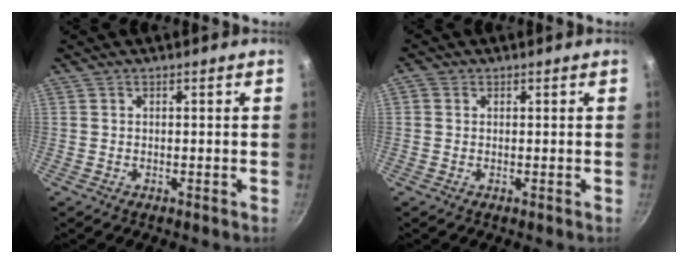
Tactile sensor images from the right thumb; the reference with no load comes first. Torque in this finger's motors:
{"motor_torque": [-0.51, 0.72, 0.59, 0.02, 0.24]}